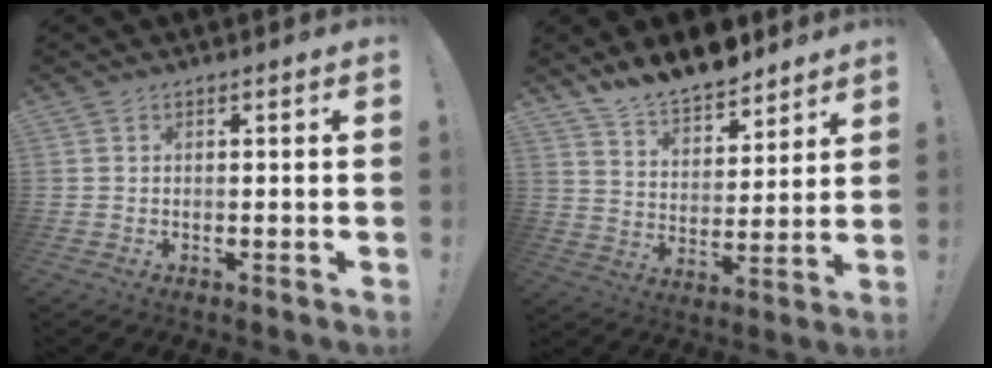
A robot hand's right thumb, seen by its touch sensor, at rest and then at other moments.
{"total": 10.7, "force": [10.0, 3.4, 1.9], "torque": [-0.052, -0.085, 0.188]}